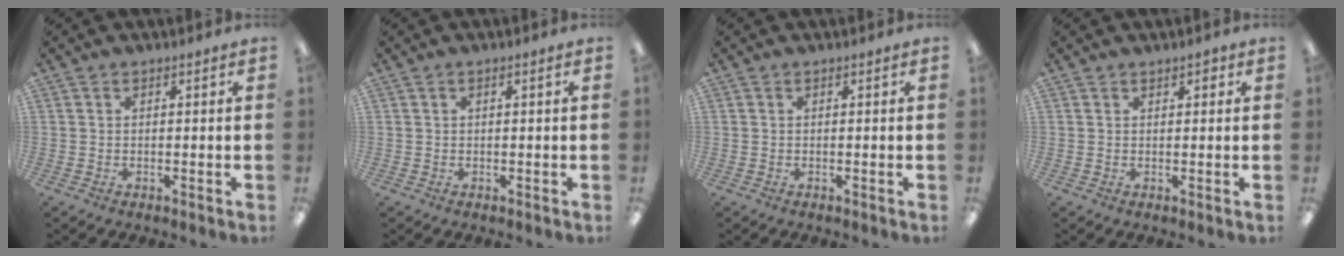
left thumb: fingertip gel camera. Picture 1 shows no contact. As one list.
[{"total": 1.2, "force": [0.2, 0.1, 1.2], "torque": [-0.021, 0.000, 0.004]}, {"total": 0.0}, {"total": 1.2, "force": [0.9, 0.5, 0.7], "torque": [-0.006, -0.002, 0.014]}]